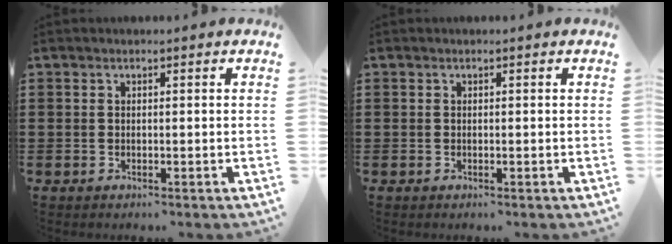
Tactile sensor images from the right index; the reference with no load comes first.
{"total": 0.0}